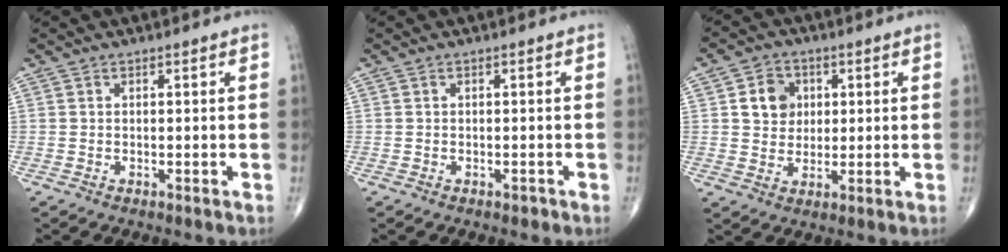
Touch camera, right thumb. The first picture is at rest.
{"total": 0.6, "force": [-0.4, 0.4, 0.3], "torque": [-0.001, 0.000, -0.007]}
{"total": 6.7, "force": [1.6, 5.8, 3.1], "torque": [-0.021, -0.003, 0.026]}